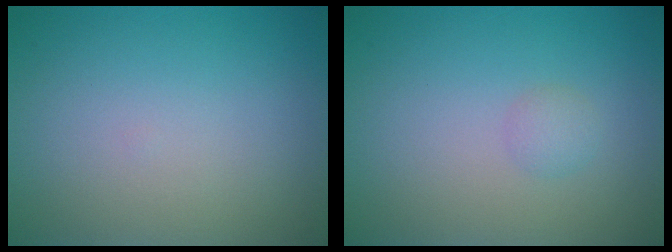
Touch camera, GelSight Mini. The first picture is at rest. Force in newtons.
{"total": 1.0, "press": 1.0, "slide": 0.1}